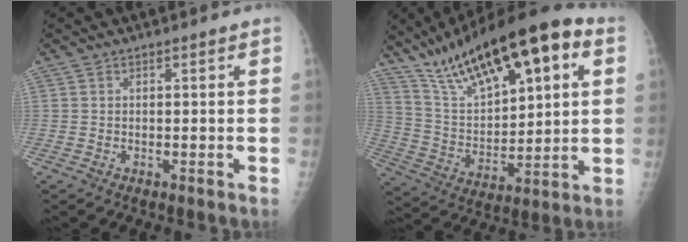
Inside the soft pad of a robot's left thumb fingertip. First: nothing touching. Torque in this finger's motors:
{"motor_torque": [0.94, 0.99, 1.51, -1.26, 0.47]}